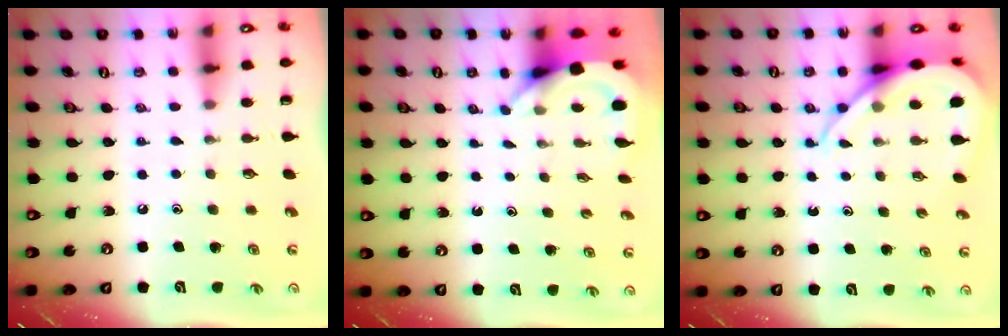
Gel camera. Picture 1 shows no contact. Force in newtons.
{"total": 3.9, "press": 3.9, "slide": 0.2}
{"total": 9.9, "press": 9.8, "slide": 1.2}